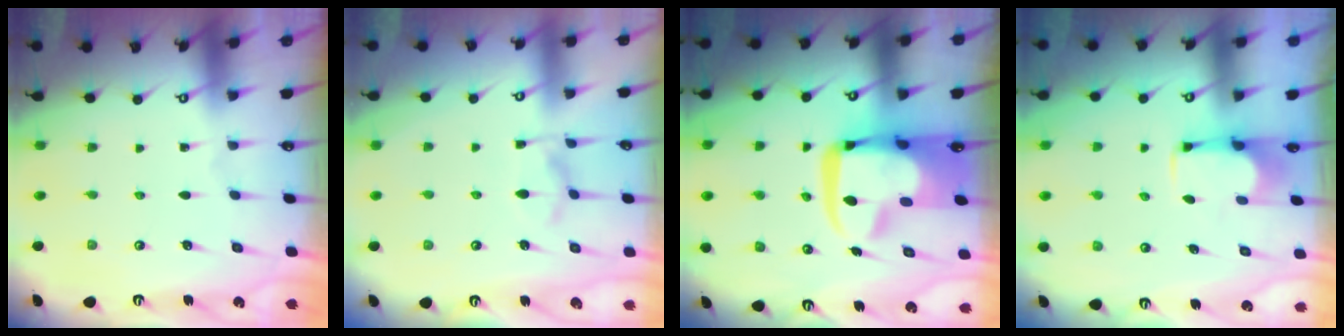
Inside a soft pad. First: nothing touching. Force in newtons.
{"total": 7.6, "press": 7.6, "slide": 1.0}
{"total": 16.9, "press": 16.7, "slide": 2.7}
{"total": 2.8, "press": 2.6, "slide": 1.0}